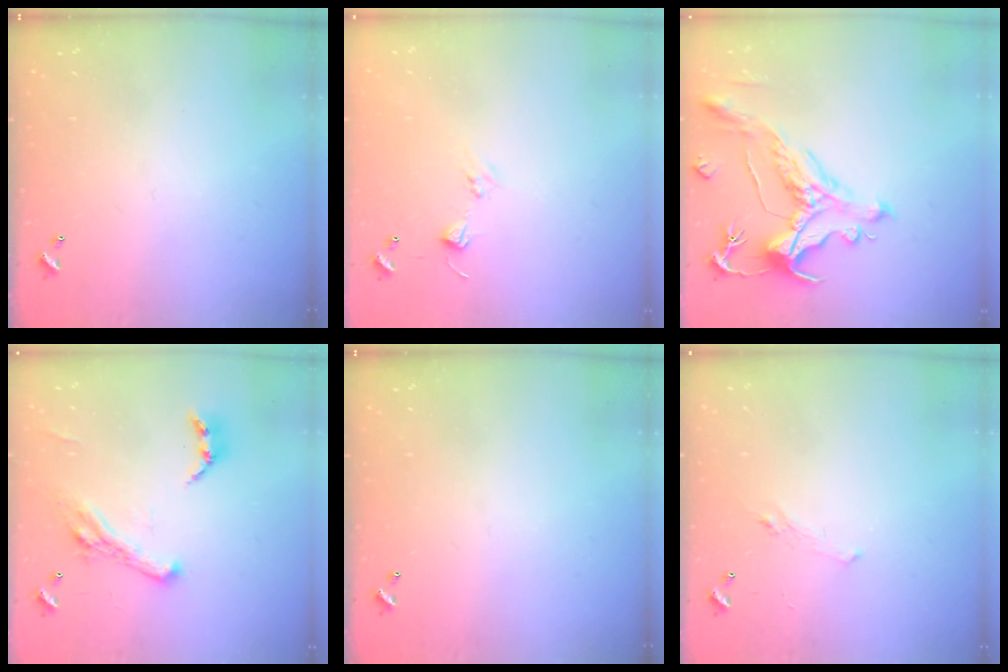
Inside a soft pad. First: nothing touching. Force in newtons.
{"total": 5.0, "press": 5.0, "slide": 0.6}
{"total": 1.7, "press": 0.9, "slide": 1.4}
{"total": 7.2, "press": 7.1, "slide": 1.1}
{"total": 0.0}
{"total": 0.8, "press": 0.1, "slide": 0.8}